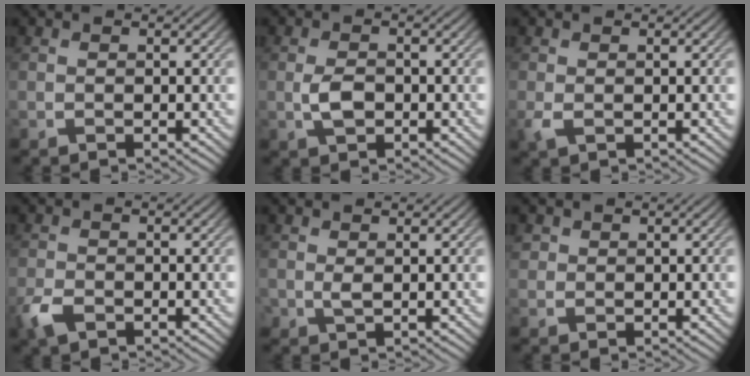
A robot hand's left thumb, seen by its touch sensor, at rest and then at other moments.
{"total": 2.7, "force": [-0.6, 1.6, 2.1], "torque": [-0.045, 0.001, -0.012]}
{"total": 1.5, "force": [-0.3, 0.9, 1.2], "torque": [-0.033, -0.004, -0.005]}
{"total": 3.1, "force": [-1.8, 1.6, 1.9], "torque": [-0.047, -0.006, -0.042]}
{"total": 1.2, "force": [0.3, 0.6, 0.9], "torque": [-0.024, -0.002, 0.008]}
{"total": 1.0, "force": [0.6, 0.8, 0.1], "torque": [-0.002, -0.001, 0.011]}